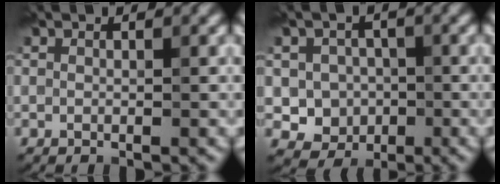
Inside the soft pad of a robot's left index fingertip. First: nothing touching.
{"total": 3.9, "force": [-0.5, 3.6, 1.4], "torque": [-0.013, -0.002, -0.014]}